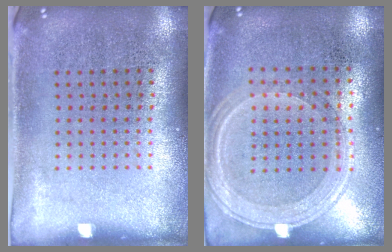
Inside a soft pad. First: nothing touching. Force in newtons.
{"total": 1.2, "press": 1.1, "slide": 0.4}